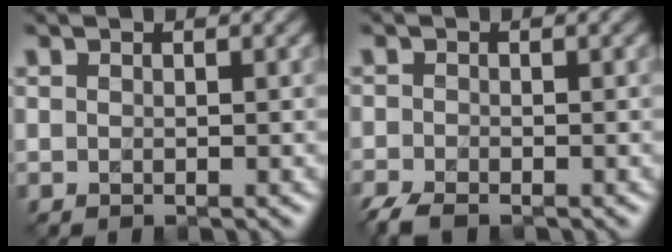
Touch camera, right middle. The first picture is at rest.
{"total": 3.1, "force": [-2.6, 0.9, 1.5], "torque": [-0.033, -0.013, -0.050]}